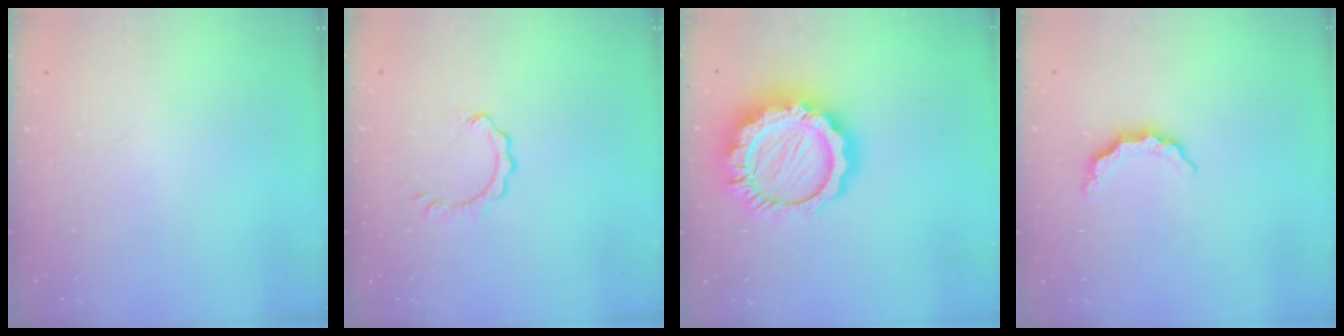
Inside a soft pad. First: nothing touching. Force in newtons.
{"total": 1.3, "press": 1.2, "slide": 0.2}
{"total": 20.3, "press": 20.3, "slide": 1.7}
{"total": 5.3, "press": 5.2, "slide": 0.8}